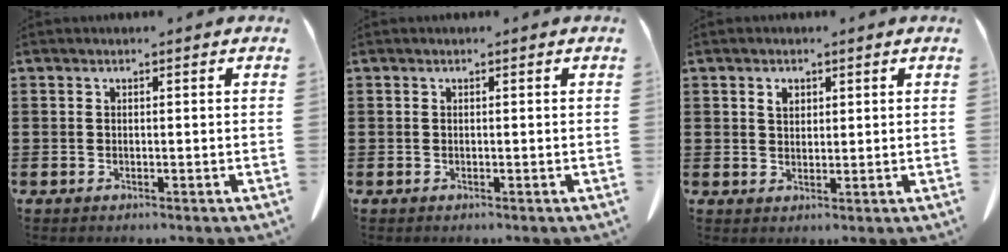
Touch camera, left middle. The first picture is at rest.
{"total": 0.0}
{"total": 1.9, "force": [1.1, 1.1, 1.1], "torque": [-0.017, 0.000, 0.019]}